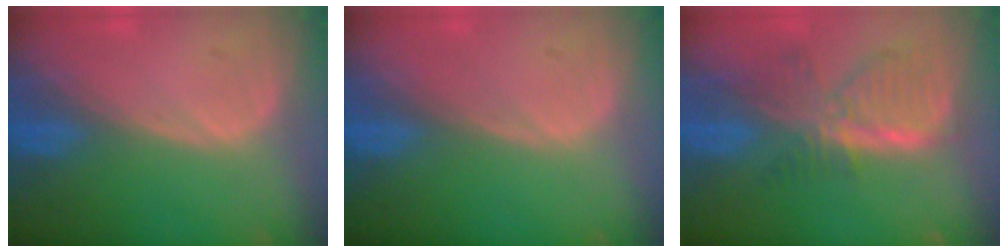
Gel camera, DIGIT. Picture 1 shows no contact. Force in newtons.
{"total": 0.0}
{"total": 7.5, "press": 6.8, "slide": 3.1}